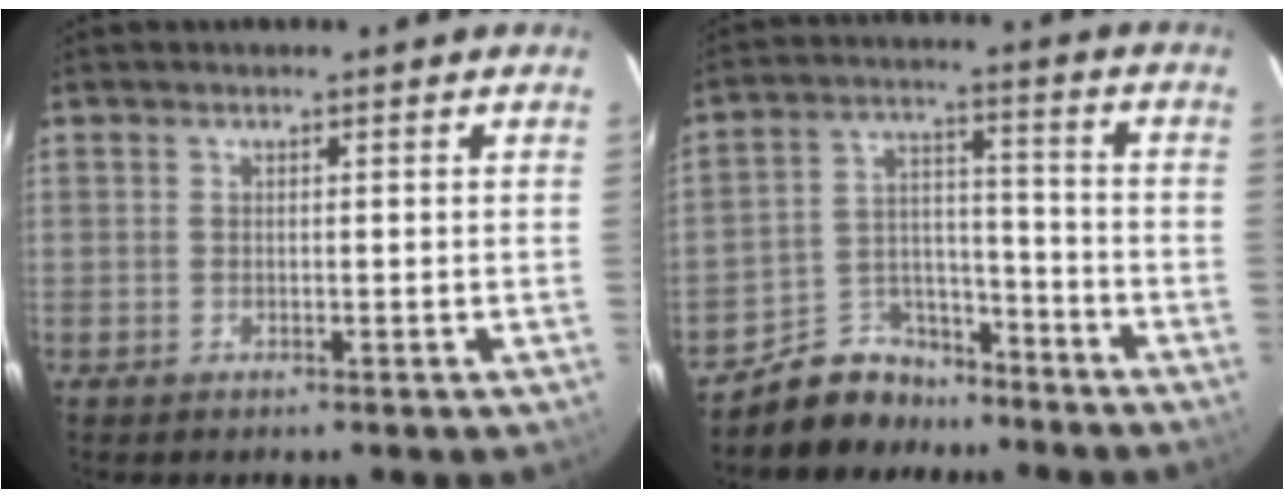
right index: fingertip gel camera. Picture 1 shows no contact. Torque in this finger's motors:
{"motor_torque": [-0.90, -0.86, -0.84, -0.17]}